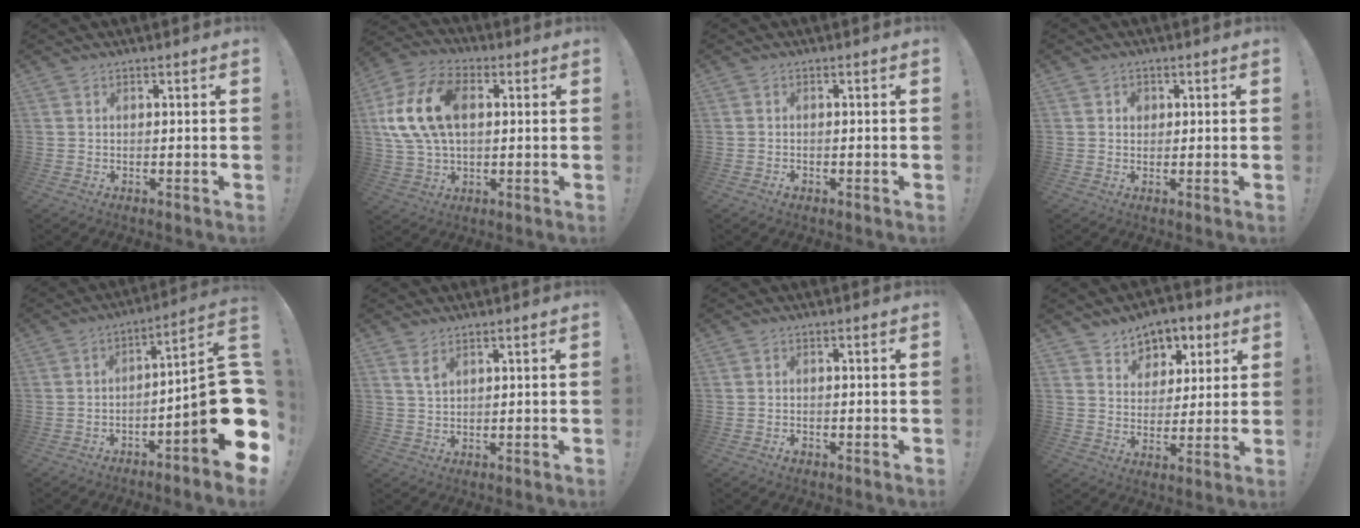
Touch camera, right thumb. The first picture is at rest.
{"total": 17.8, "force": [3.0, 11.4, 13.3], "torque": [-0.251, 0.002, 0.052]}
{"total": 1.1, "force": [-0.7, 0.7, 0.2], "torque": [-0.002, 0.005, -0.013]}
{"total": 1.9, "force": [0.5, 1.7, 0.7], "torque": [0.001, -0.003, 0.005]}
{"total": 16.6, "force": [-4.2, 2.5, 15.9], "torque": [-0.209, 0.010, -0.070]}
{"total": 3.1, "force": [1.9, 1.1, 2.2], "torque": [-0.038, -0.008, 0.033]}
{"total": 1.4, "force": [-1.0, 0.9, 0.4], "torque": [0.005, 0.002, -0.019]}
{"total": 7.2, "force": [4.1, 5.8, 0.9], "torque": [-0.002, -0.035, 0.079]}